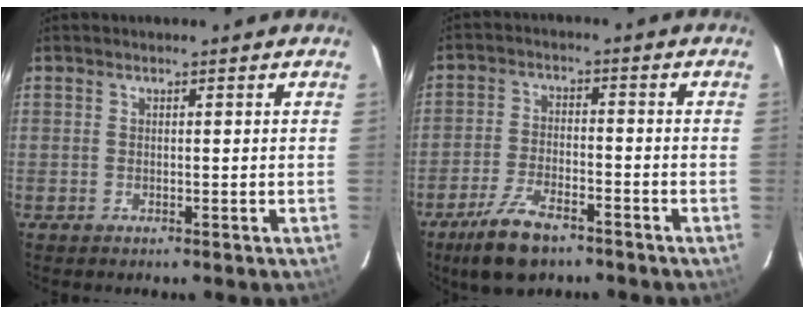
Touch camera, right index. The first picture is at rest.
{"total": 10.0, "force": [-7.1, 3.9, 5.8], "torque": [-0.141, -0.010, -0.128]}